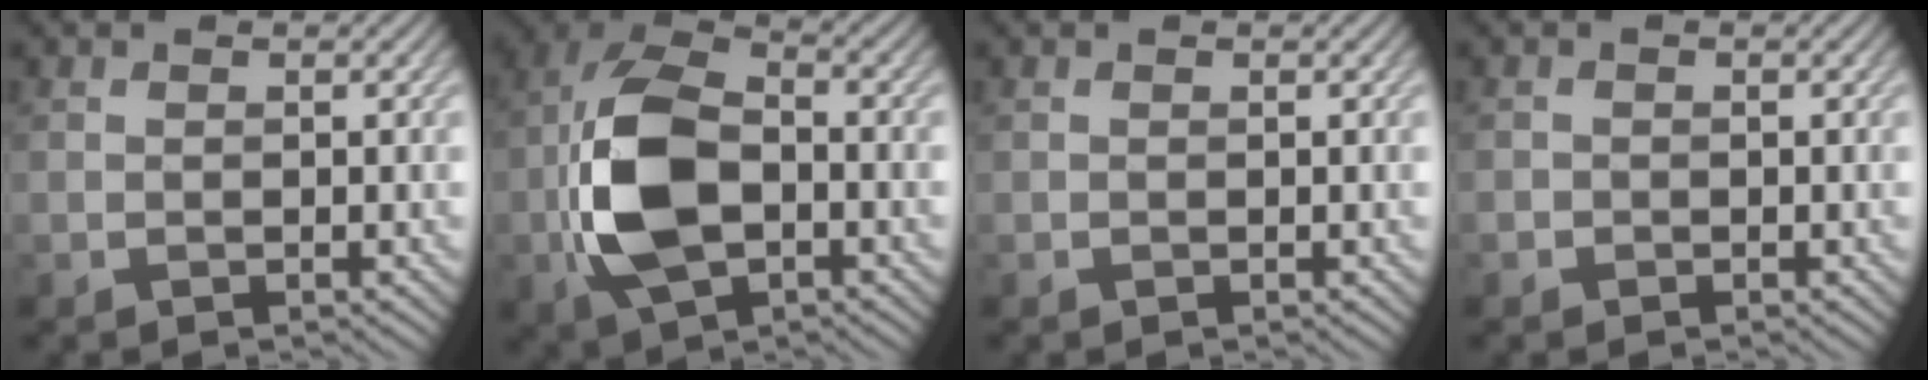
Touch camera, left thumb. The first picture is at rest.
{"total": 12.4, "force": [-2.6, 7.2, 9.7], "torque": [-0.233, -0.003, -0.060]}
{"total": 0.0}
{"total": 0.7, "force": [-0.4, 0.6, 0.0], "torque": [0.002, 0.002, -0.010]}